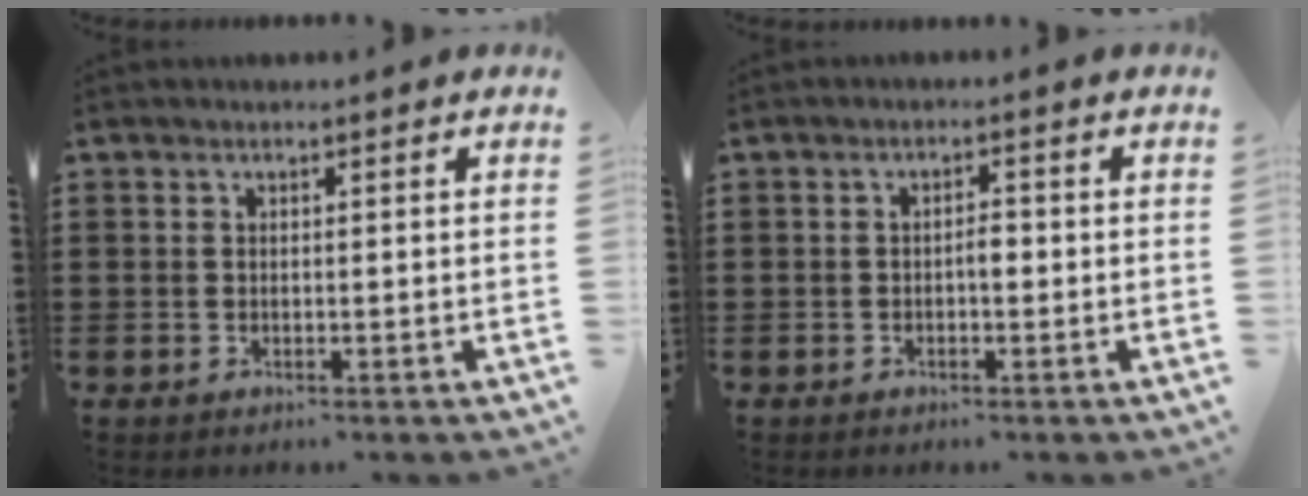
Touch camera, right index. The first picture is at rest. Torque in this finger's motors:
{"motor_torque": [0.10, -0.01, 0.01, 0.05]}